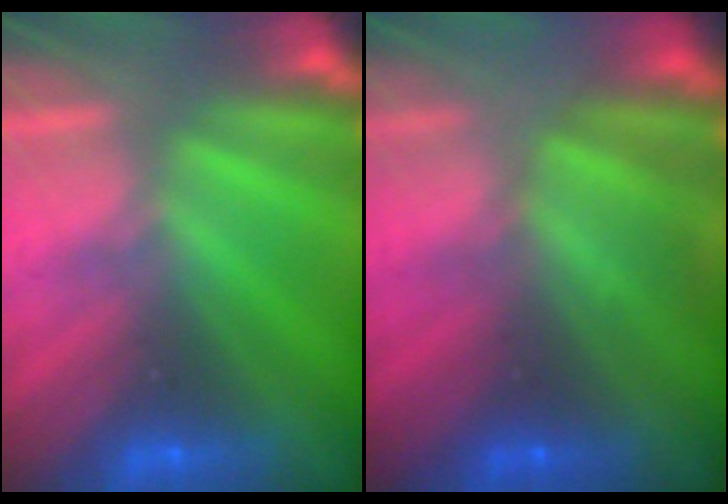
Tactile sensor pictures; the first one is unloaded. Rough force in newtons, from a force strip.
{"total": 1.7}